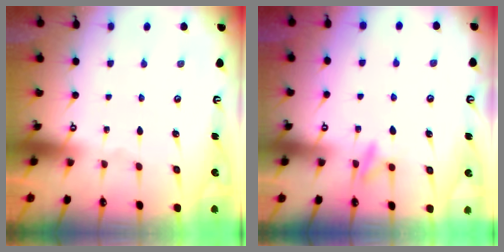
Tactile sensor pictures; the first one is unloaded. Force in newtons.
{"total": 7.8, "press": 7.7, "slide": 0.8}